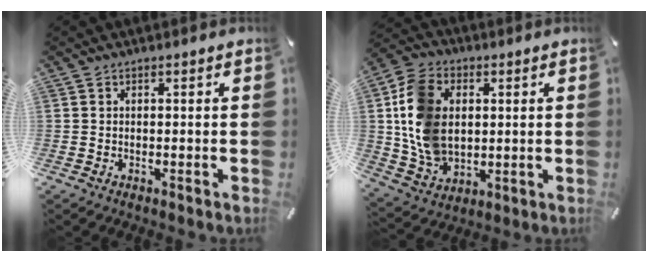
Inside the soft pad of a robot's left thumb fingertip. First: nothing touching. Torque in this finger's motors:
{"motor_torque": [0.78, 0.78, 1.35, -1.21, 0.59]}